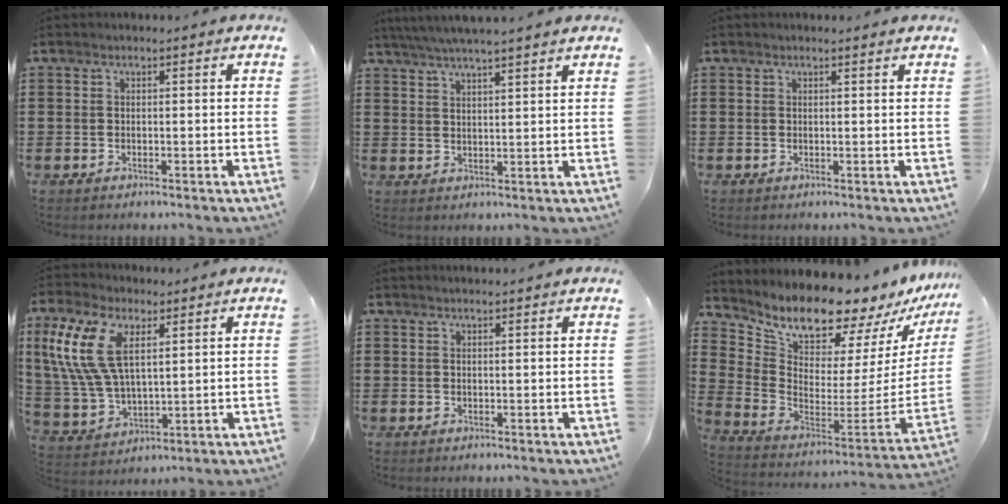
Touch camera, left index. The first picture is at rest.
{"total": 3.9, "force": [3.6, -0.5, 1.4], "torque": [-0.038, -0.013, 0.064]}
{"total": 0.5, "force": [0.5, -0.1, 0.3], "torque": [-0.006, -0.003, 0.009]}
{"total": 12.2, "force": [4.8, 6.2, 9.4], "torque": [-0.232, 0.003, 0.082]}
{"total": 0.8, "force": [0.8, -0.1, 0.0], "torque": [-0.002, -0.003, 0.016]}
{"total": 10.2, "force": [9.8, 1.5, 2.3], "torque": [-0.081, -0.094, 0.166]}